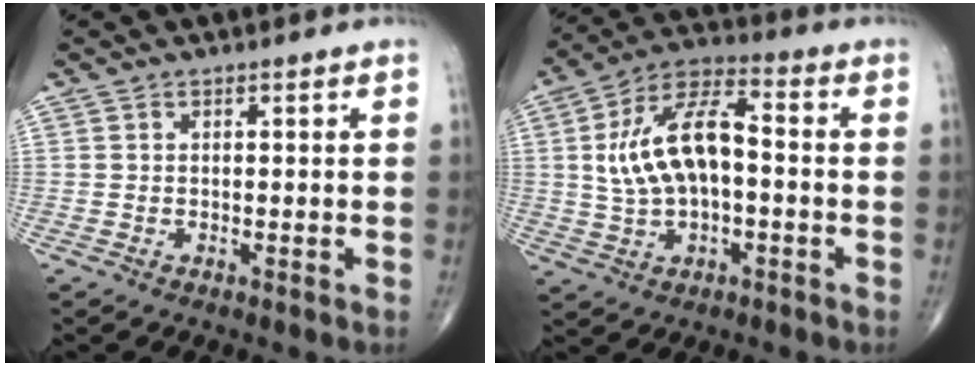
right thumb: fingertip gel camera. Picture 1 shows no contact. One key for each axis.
{"total": 14.3, "fx": 0.2, "fy": 7.2, "fz": 12.3, "tx": -0.227, "ty": 0.034, "tz": -0.001}